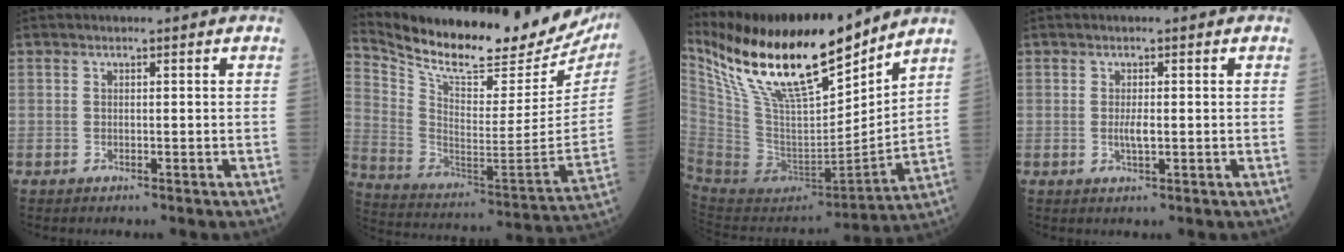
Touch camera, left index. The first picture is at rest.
{"total": 27.1, "force": [23.8, 5.6, 11.7], "torque": [-0.214, -0.070, 0.343]}
{"total": 23.5, "force": [17.5, 5.1, 14.8], "torque": [-0.278, 0.000, 0.324]}
{"total": 1.9, "force": [0.0, 0.3, 1.8], "torque": [-0.039, -0.002, 0.001]}